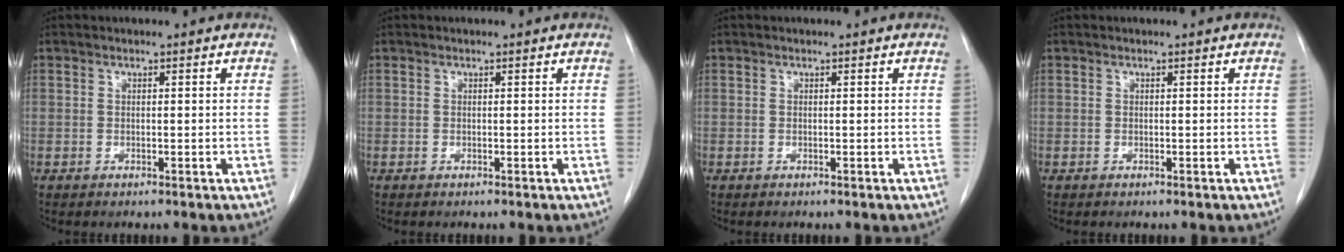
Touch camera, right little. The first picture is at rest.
{"total": 0.0}
{"total": 0.0}
{"total": 0.0}